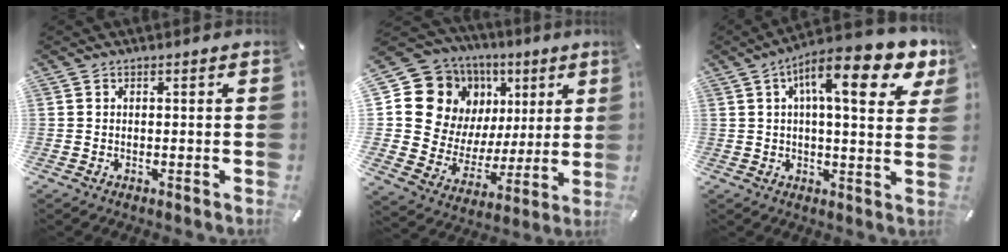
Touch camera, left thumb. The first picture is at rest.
{"total": 14.9, "force": [6.3, 12.7, 4.7], "torque": [-0.080, -0.050, 0.133]}
{"total": 16.0, "force": [7.6, 4.7, 13.3], "torque": [-0.207, -0.028, 0.117]}